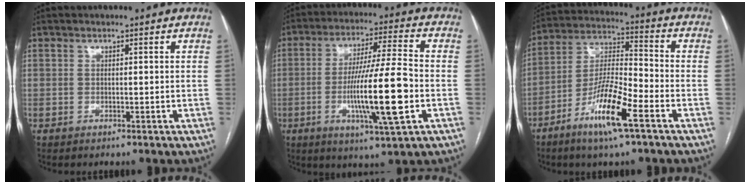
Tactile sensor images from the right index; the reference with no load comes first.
{"total": 14.8, "force": [-3.4, 0.2, 14.4], "torque": [-0.261, -0.011, -0.062]}
{"total": 12.4, "force": [-6.8, 1.3, 10.3], "torque": [-0.205, -0.012, -0.130]}